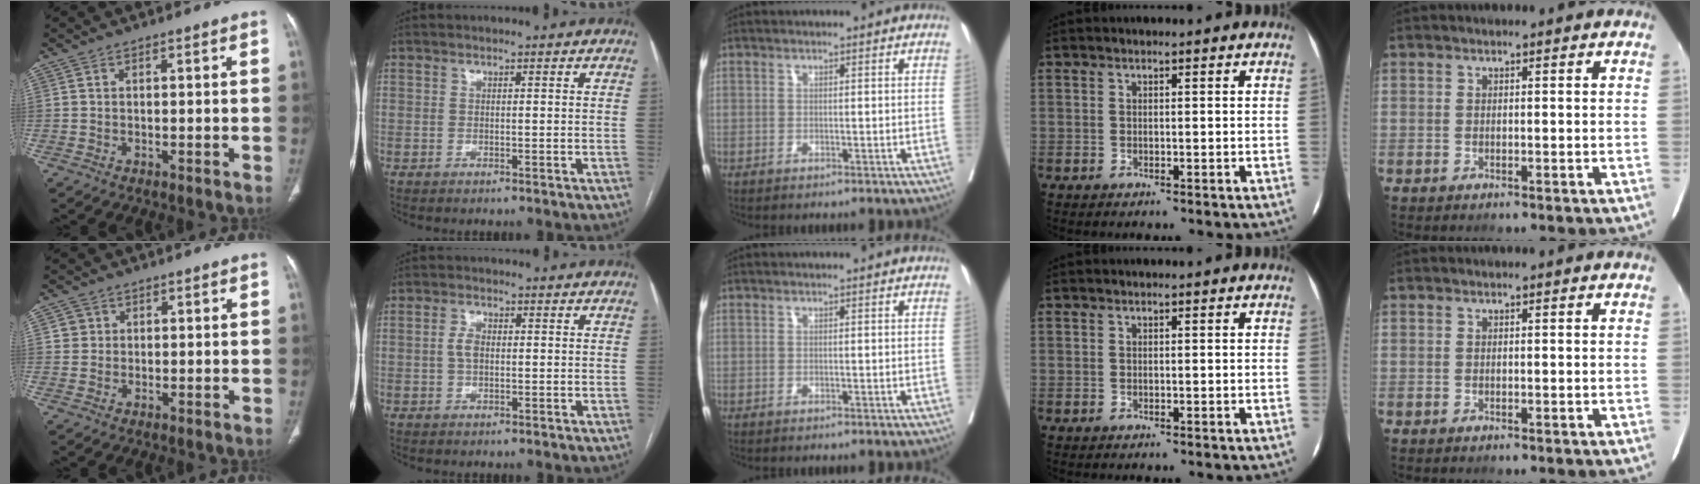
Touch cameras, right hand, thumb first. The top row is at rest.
{"thumb": {"total": 2.3, "force": [0.6, 2.2, 0.3], "torque": [0.014, 0.004, 0.010]}, "index": {"total": 2.7, "force": [0.1, 1.5, 2.2], "torque": [-0.048, 0.008, 0.000]}}